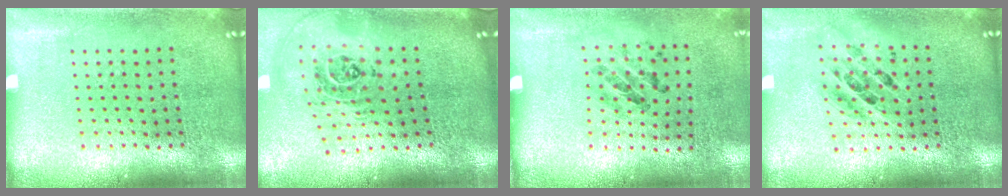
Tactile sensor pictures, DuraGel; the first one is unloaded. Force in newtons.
{"total": 2.5, "press": 1.8, "slide": 1.6}
{"total": 1.2, "press": 0.7, "slide": 1.0}
{"total": 1.3, "press": 1.1, "slide": 0.7}